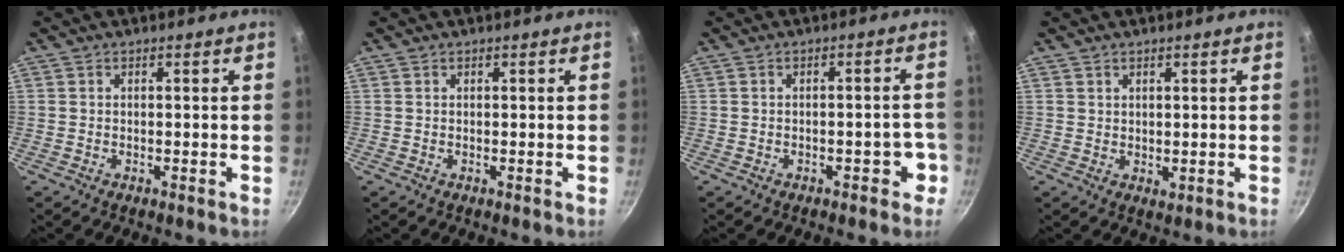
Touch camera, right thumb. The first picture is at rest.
{"total": 0.0}
{"total": 4.0, "force": [-2.0, 2.1, 2.8], "torque": [-0.001, 0.027, -0.022]}
{"total": 1.6, "force": [1.2, 0.9, 0.5], "torque": [0.000, -0.010, 0.020]}